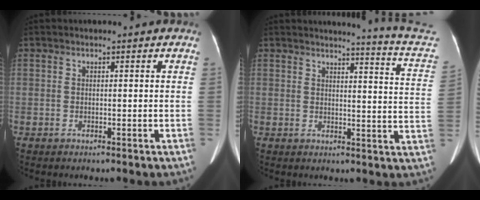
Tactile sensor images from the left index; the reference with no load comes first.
{"total": 12.3, "force": [12.0, -1.9, 1.9], "torque": [-0.025, -0.107, 0.111]}